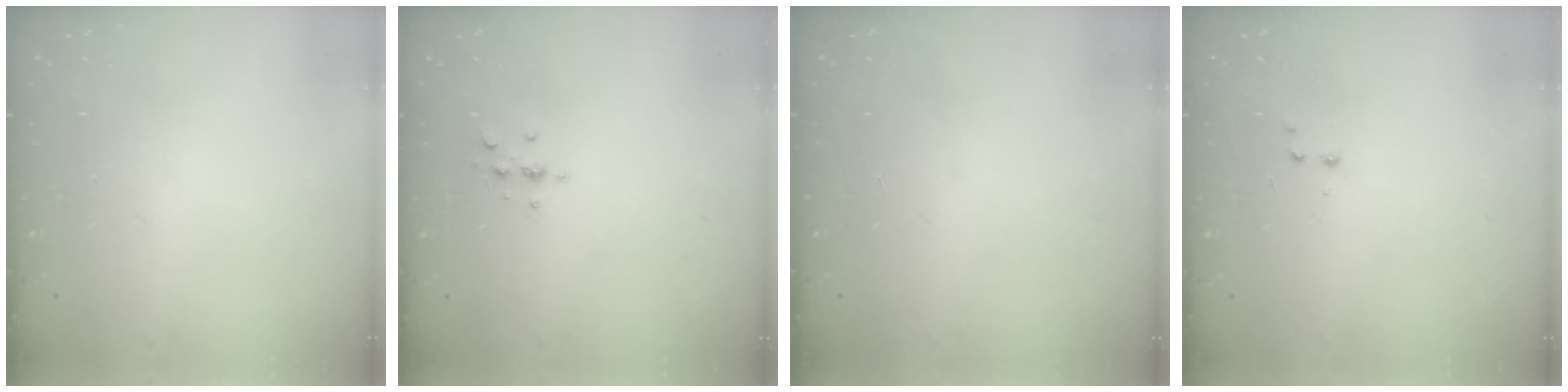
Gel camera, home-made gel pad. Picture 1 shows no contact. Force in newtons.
{"total": 2.3, "press": 2.3, "slide": 0.2}
{"total": 0.0}
{"total": 2.6, "press": 2.5, "slide": 0.6}